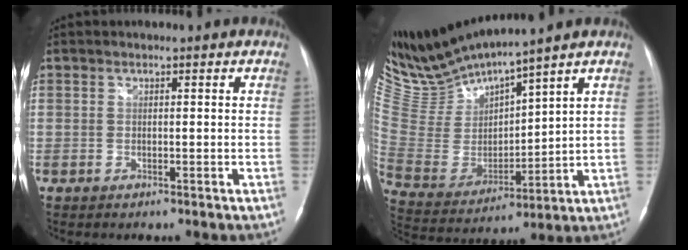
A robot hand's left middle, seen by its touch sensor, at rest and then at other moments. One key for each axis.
{"total": 12.1, "fx": 11.6, "fy": -1.0, "fz": 3.1, "tx": -0.087, "ty": -0.011, "tz": 0.251}